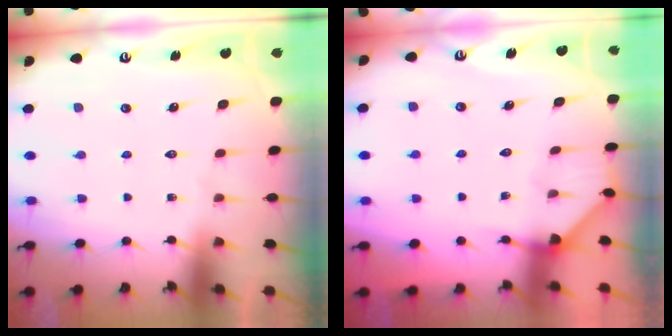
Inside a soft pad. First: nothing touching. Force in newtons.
{"total": 2.5, "press": 2.5, "slide": 0.2}